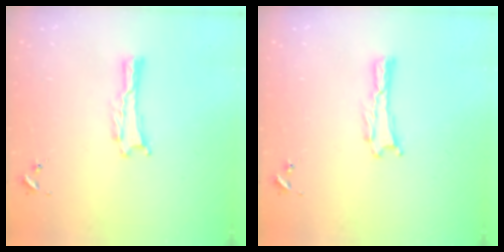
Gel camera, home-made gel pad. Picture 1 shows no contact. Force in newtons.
{"total": 0.0}